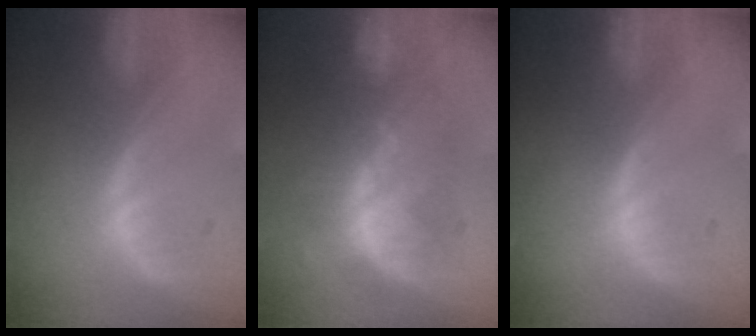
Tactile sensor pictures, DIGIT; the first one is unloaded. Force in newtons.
{"total": 8.3, "press": 8.1, "slide": 2.0}
{"total": 0.0}